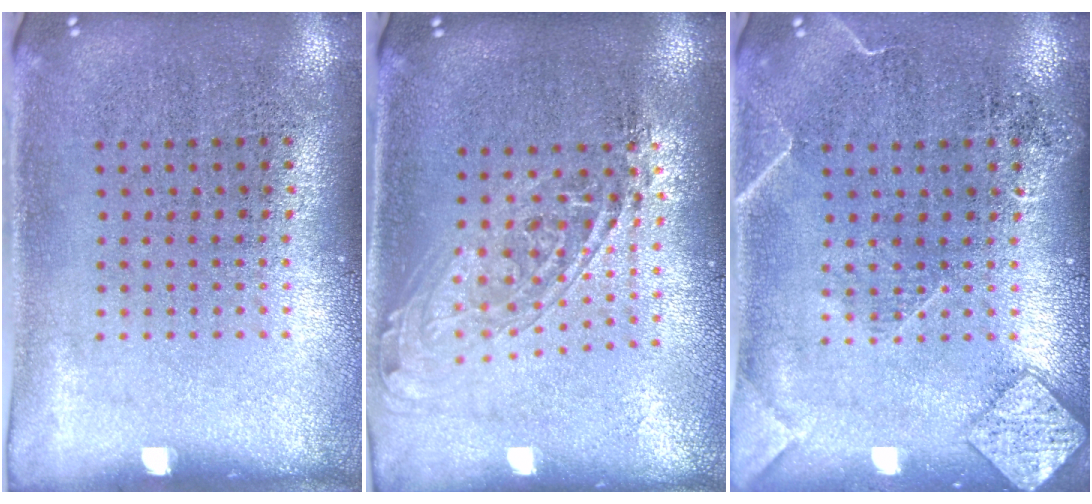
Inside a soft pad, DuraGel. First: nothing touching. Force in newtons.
{"total": 1.7, "press": 1.4, "slide": 1.0}
{"total": 2.3, "press": 2.3, "slide": 0.3}